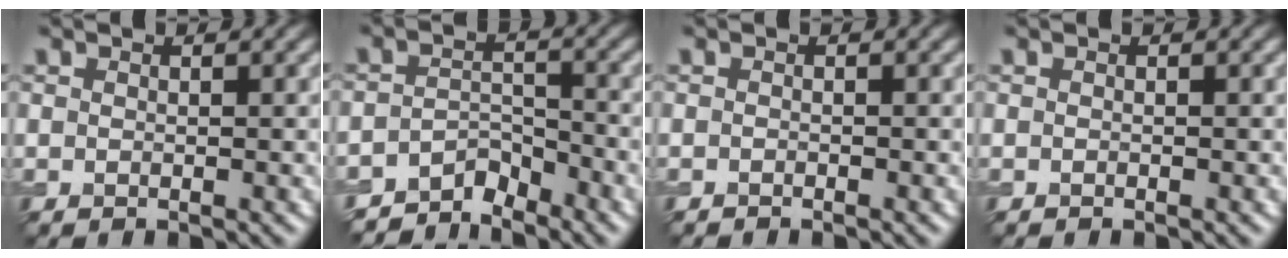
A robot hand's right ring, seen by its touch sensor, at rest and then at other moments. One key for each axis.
{"total": 4.1, "fx": -3.8, "fy": 1.5, "fz": 0.8, "tx": -0.004, "ty": 0.003, "tz": -0.071}
{"total": 0.5, "fx": -0.5, "fy": 0.1, "fz": 0.0, "tx": 0.002, "ty": -0.002, "tz": -0.010}
{"total": 0.0}